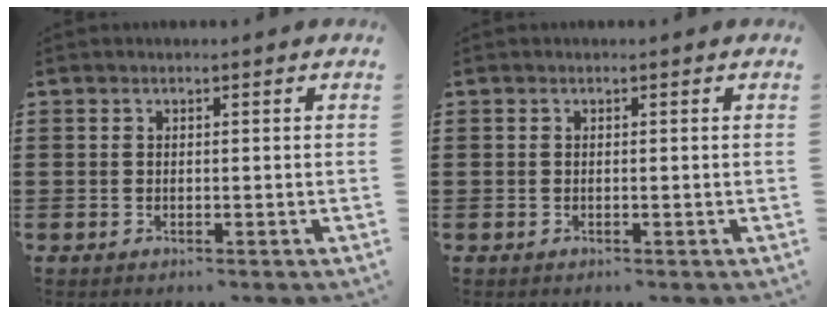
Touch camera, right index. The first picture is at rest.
{"total": 0.0}